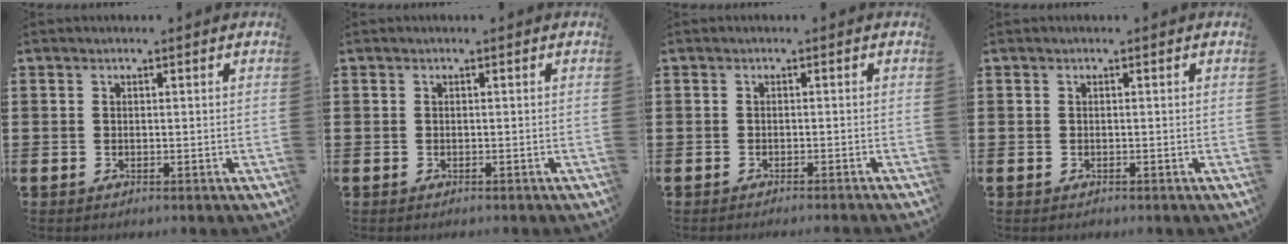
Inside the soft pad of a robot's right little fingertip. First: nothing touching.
{"total": 0.0}
{"total": 0.7, "force": [-0.6, -0.2, 0.0], "torque": [0.002, 0.000, -0.013]}
{"total": 0.0}